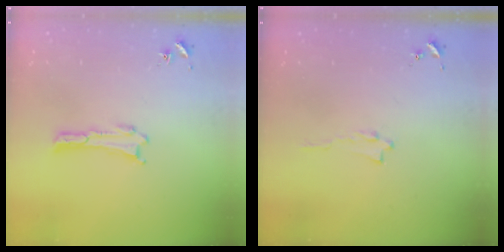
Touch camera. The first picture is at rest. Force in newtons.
{"total": 0.6, "press": 0.6, "slide": 0.1}